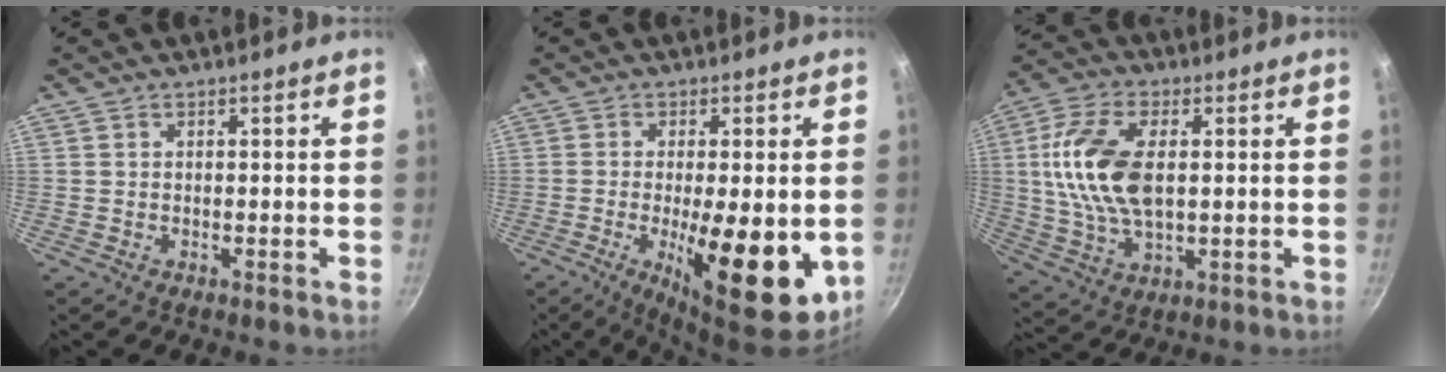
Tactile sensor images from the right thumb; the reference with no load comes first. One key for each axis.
{"total": 15.5, "fx": -3.3, "fy": 4.9, "fz": 14.3, "tx": -0.205, "ty": -0.006, "tz": -0.042}
{"total": 14.9, "fx": 1.9, "fy": 8.0, "fz": 12.4, "tx": -0.238, "ty": 0.002, "tz": 0.034}